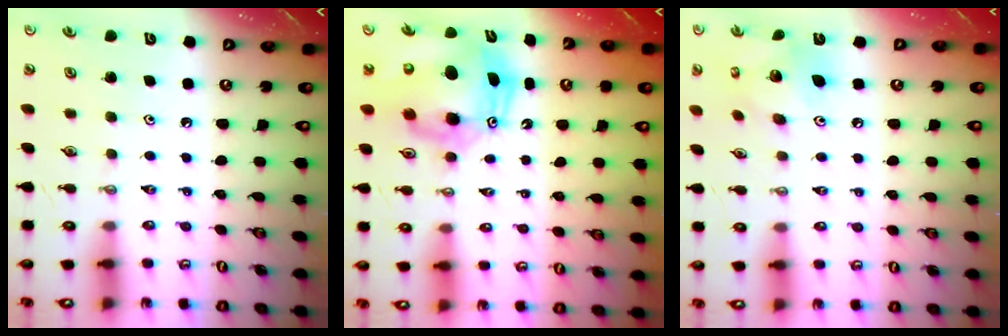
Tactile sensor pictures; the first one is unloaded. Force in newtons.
{"total": 12.8, "press": 12.6, "slide": 2.3}
{"total": 11.3, "press": 11.3, "slide": 0.9}